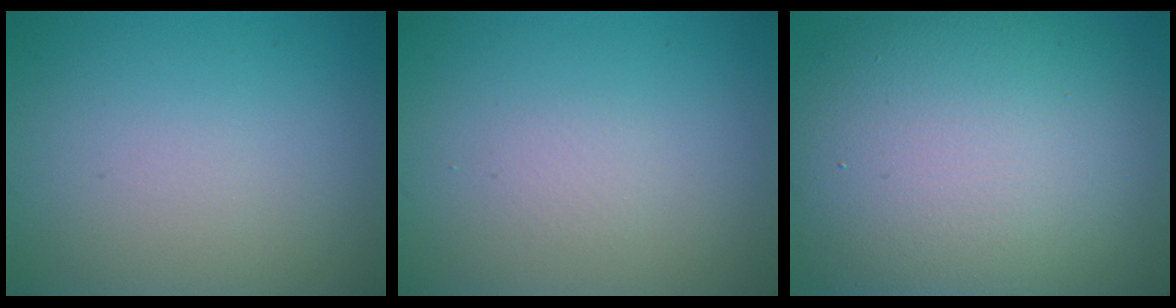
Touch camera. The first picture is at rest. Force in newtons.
{"total": 0.7, "press": 0.7, "slide": 0.0}
{"total": 14.9, "press": 14.9, "slide": 0.8}